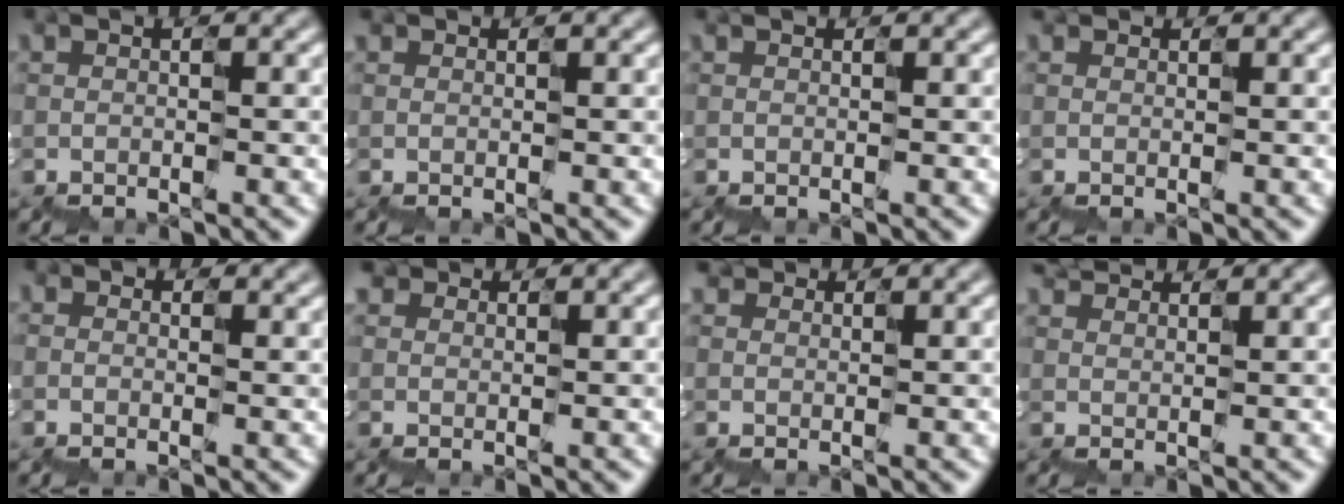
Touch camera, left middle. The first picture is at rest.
{"total": 0.0}
{"total": 0.0}
{"total": 0.0}
{"total": 0.6, "force": [0.0, 0.5, 0.4], "torque": [-0.005, 0.002, -0.002]}
{"total": 1.2, "force": [0.6, -0.1, -1.0], "torque": [0.003, 0.002, 0.018]}
{"total": 1.1, "force": [0.9, 0.0, -0.7], "torque": [0.005, 0.003, 0.020]}
{"total": 2.6, "force": [2.6, 0.2, -0.3], "torque": [-0.005, 0.018, 0.044]}